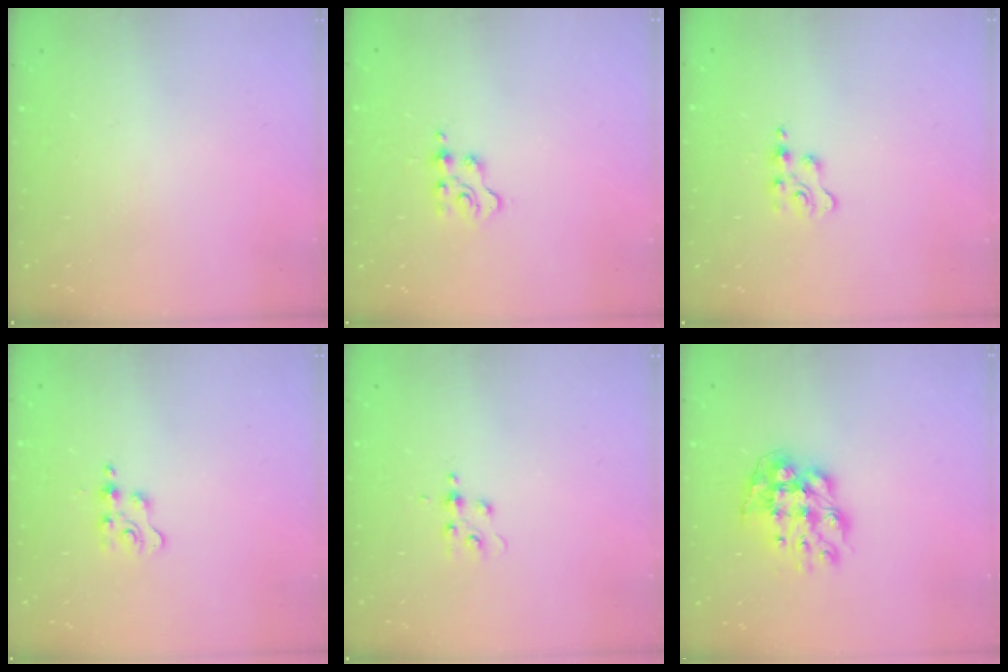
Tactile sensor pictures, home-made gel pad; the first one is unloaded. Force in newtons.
{"total": 2.6, "press": 2.6, "slide": 0.4}
{"total": 2.7, "press": 2.7, "slide": 0.5}
{"total": 2.3, "press": 2.3, "slide": 0.4}
{"total": 4.0, "press": 4.0, "slide": 0.6}
{"total": 10.5, "press": 10.5, "slide": 0.8}